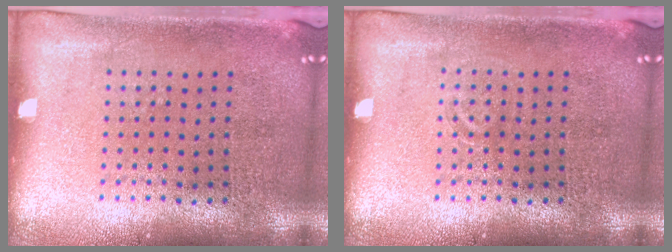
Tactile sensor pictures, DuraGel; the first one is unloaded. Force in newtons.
{"total": 0.8, "press": 0.7, "slide": 0.2}